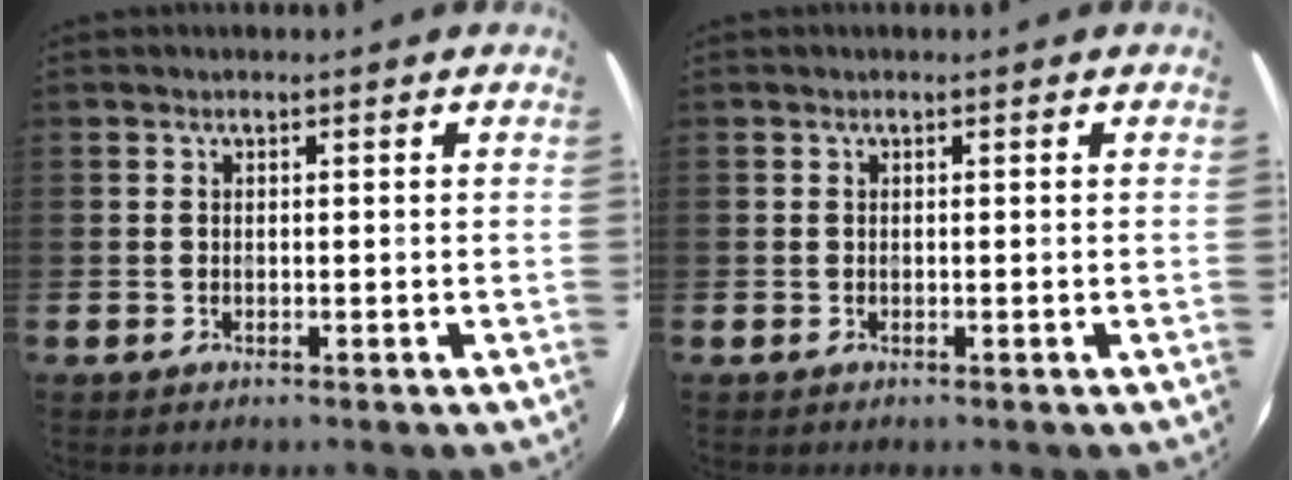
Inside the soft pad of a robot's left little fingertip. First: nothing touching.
{"total": 0.0}